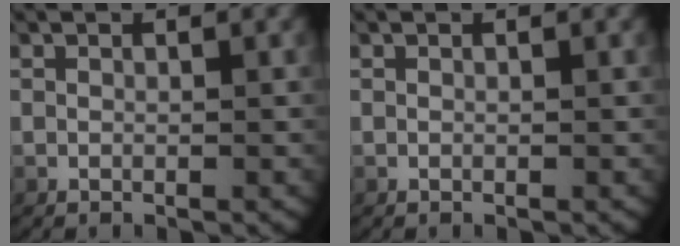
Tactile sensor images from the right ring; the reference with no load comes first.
{"total": 0.7, "force": [0.0, -0.6, -0.4], "torque": [0.001, -0.008, 0.008]}